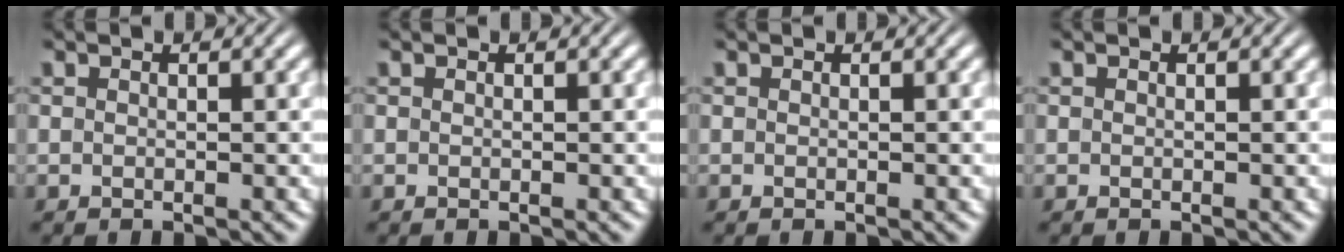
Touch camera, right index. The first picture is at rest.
{"total": 0.0}
{"total": 0.0}
{"total": 0.0}